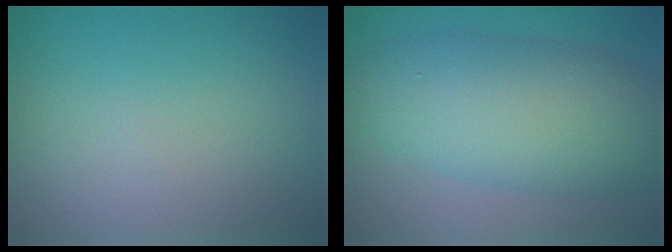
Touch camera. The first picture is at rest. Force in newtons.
{"total": 8.7, "press": 8.7, "slide": 0.1}